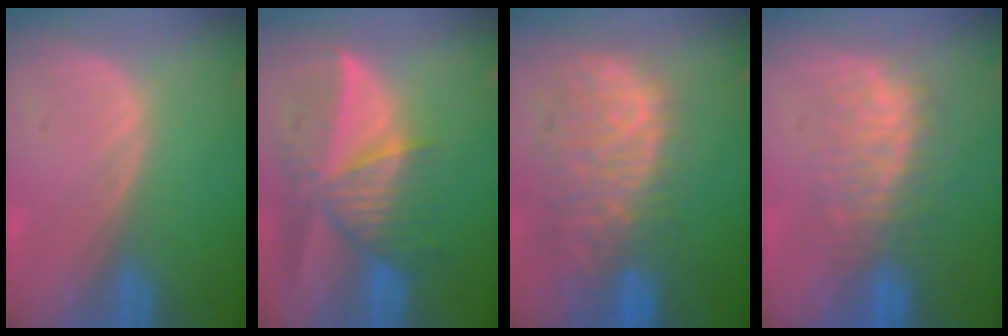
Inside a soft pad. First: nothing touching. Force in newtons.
{"total": 9.6, "press": 8.6, "slide": 4.3}
{"total": 11.5, "press": 9.8, "slide": 5.9}
{"total": 7.4, "press": 7.2, "slide": 1.6}